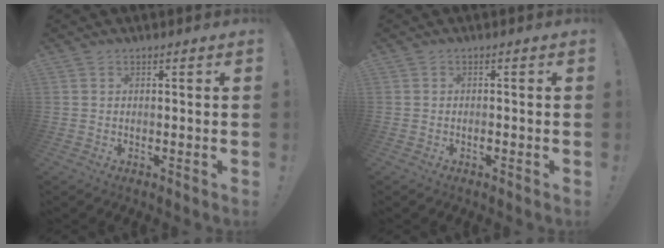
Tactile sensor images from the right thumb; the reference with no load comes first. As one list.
[{"total": 0.9, "force": [-0.6, 0.2, 0.6], "torque": [-0.010, -0.001, -0.009]}]